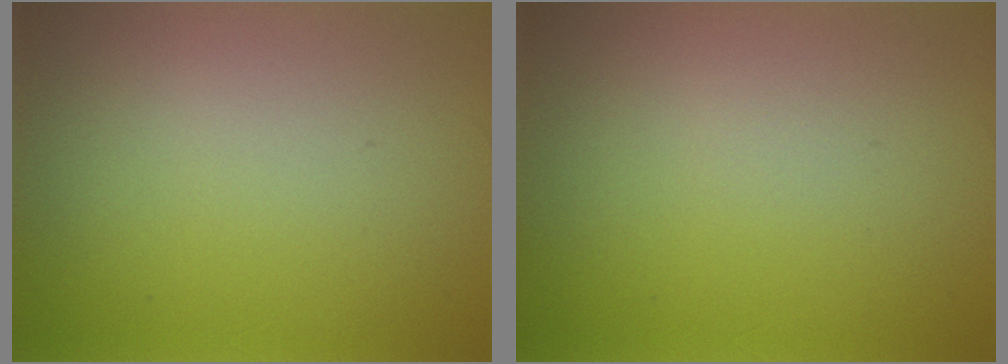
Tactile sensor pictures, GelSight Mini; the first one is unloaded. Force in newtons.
{"total": 0.0}